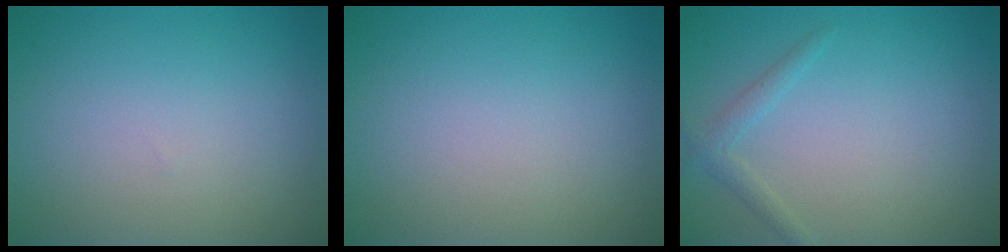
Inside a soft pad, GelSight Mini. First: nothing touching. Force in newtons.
{"total": 0.0}
{"total": 1.4, "press": 1.4, "slide": 0.1}